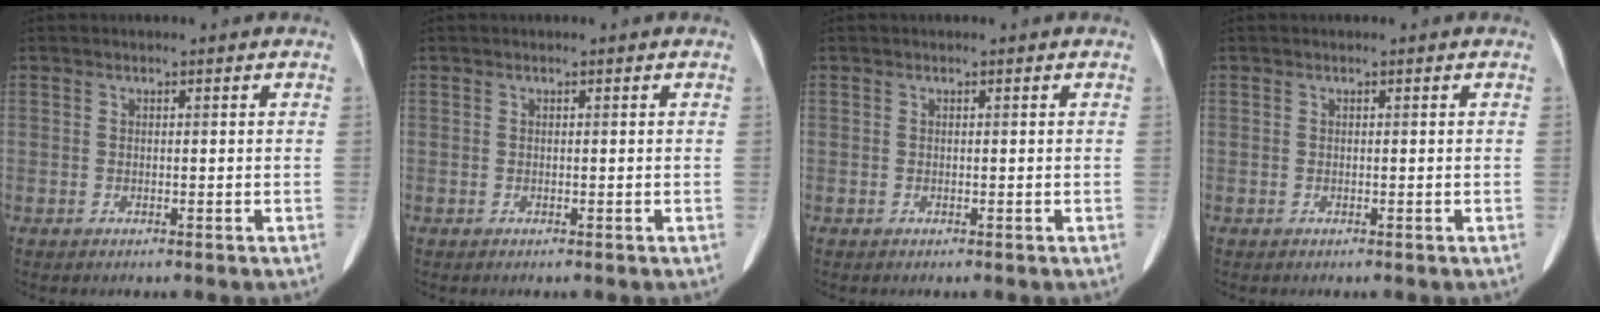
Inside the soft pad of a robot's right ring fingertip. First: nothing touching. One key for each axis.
{"total": 0.0}
{"total": 0.0}
{"total": 0.0}